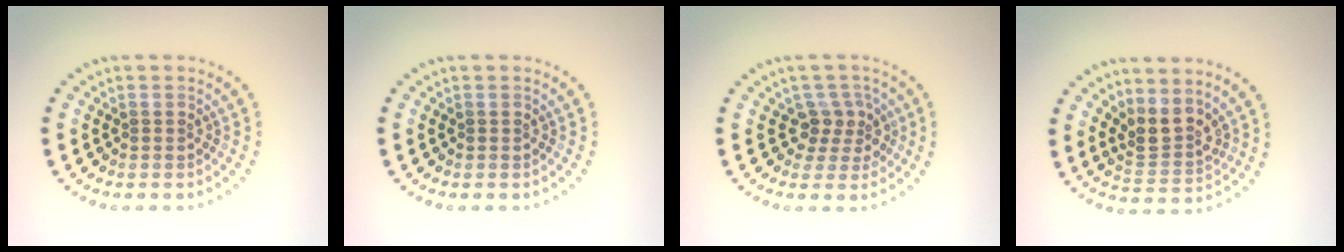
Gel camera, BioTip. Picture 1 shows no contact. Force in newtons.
{"total": 0.0}
{"total": 2.6, "press": 2.0, "slide": 1.6}
{"total": 2.9, "press": 2.3, "slide": 1.7}